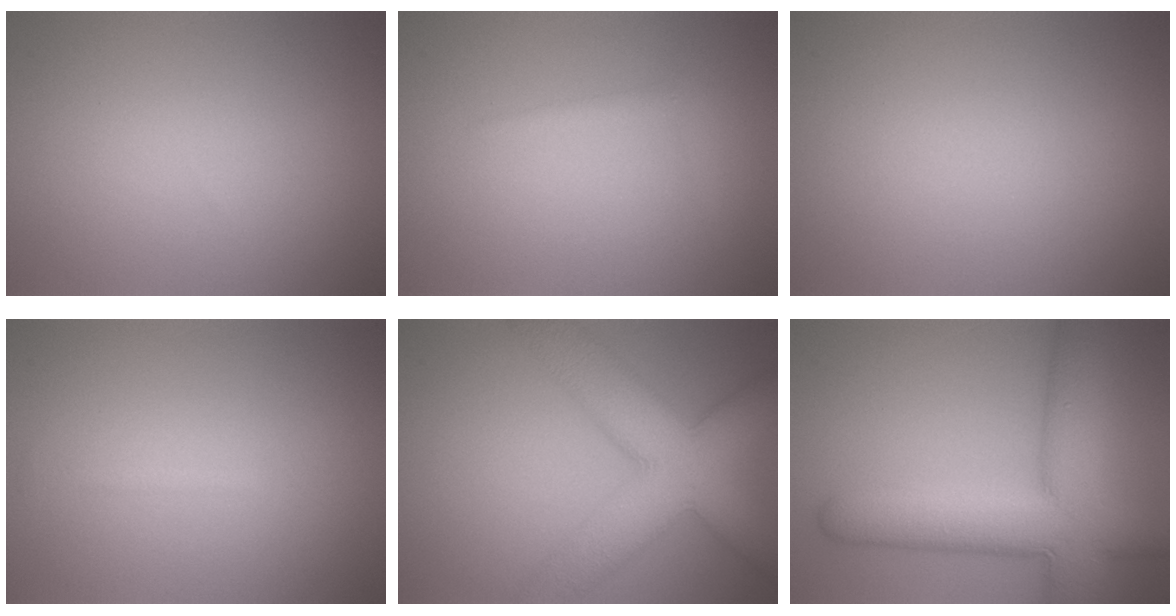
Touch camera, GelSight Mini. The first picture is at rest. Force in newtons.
{"total": 0.9, "press": 0.9, "slide": 0.0}
{"total": 0.0}
{"total": 0.5, "press": 0.5, "slide": 0.0}
{"total": 10.2, "press": 10.2, "slide": 0.3}
{"total": 10.2, "press": 10.2, "slide": 0.8}